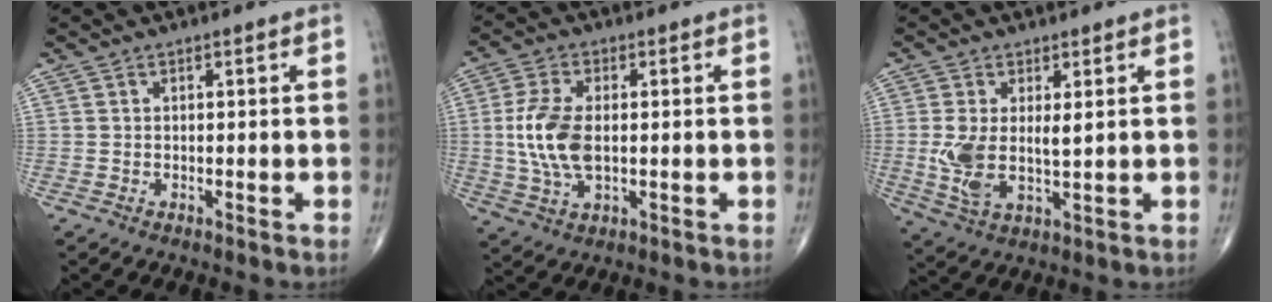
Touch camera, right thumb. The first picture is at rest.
{"total": 10.0, "force": [0.1, 5.3, 8.5], "torque": [-0.184, -0.001, 0.005]}
{"total": 7.7, "force": [0.8, 3.6, 6.8], "torque": [-0.143, -0.013, 0.022]}